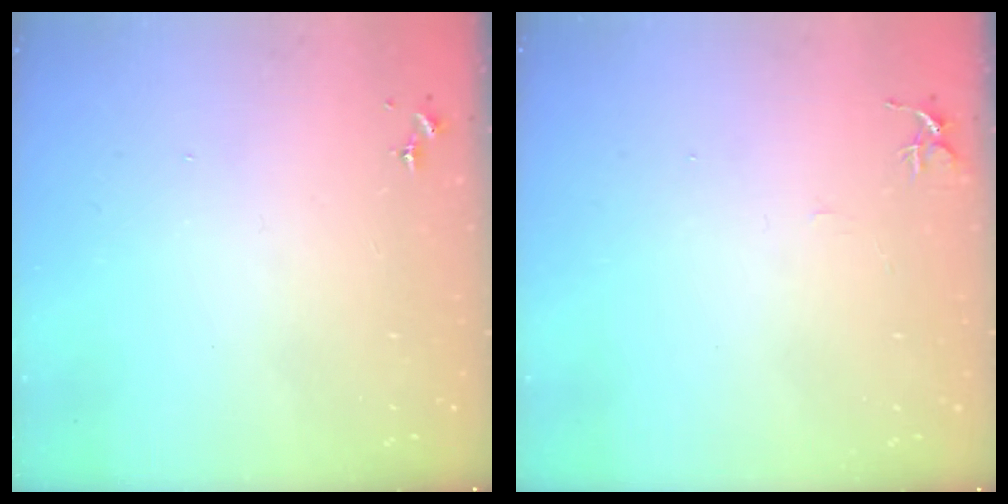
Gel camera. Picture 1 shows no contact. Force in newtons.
{"total": 5.6, "press": 5.6, "slide": 0.5}